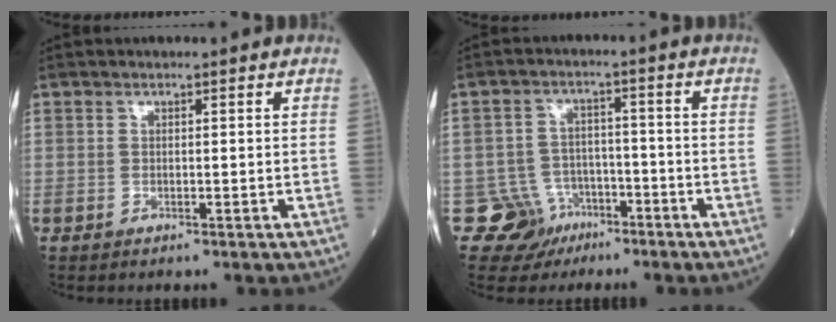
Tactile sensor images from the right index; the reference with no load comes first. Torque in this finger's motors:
{"motor_torque": [-0.03, 0.00, -0.01, 0.00]}